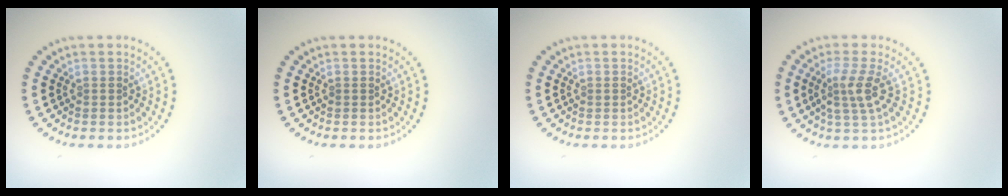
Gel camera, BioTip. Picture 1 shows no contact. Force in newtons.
{"total": 0.0}
{"total": 0.0}
{"total": 2.8, "press": 2.2, "slide": 1.7}